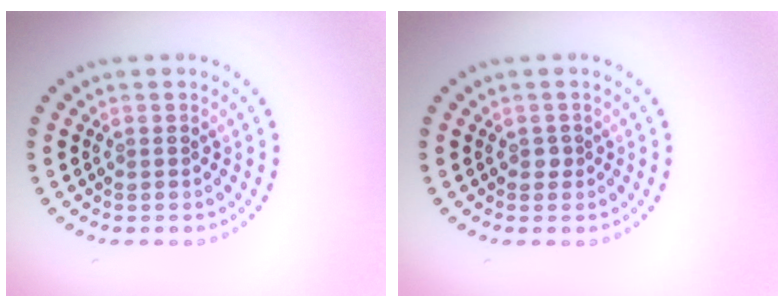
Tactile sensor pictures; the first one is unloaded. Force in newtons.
{"total": 0.6, "press": 0.5, "slide": 0.3}